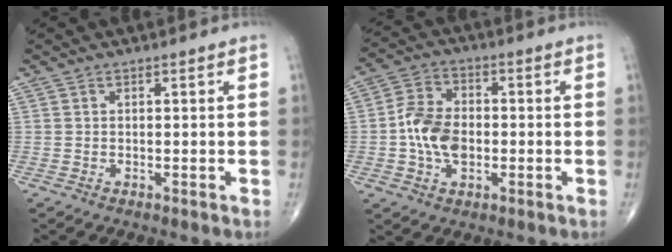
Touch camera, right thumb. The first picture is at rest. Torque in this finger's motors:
{"motor_torque": [1.48, 1.43, 1.08, -0.22, 0.09]}